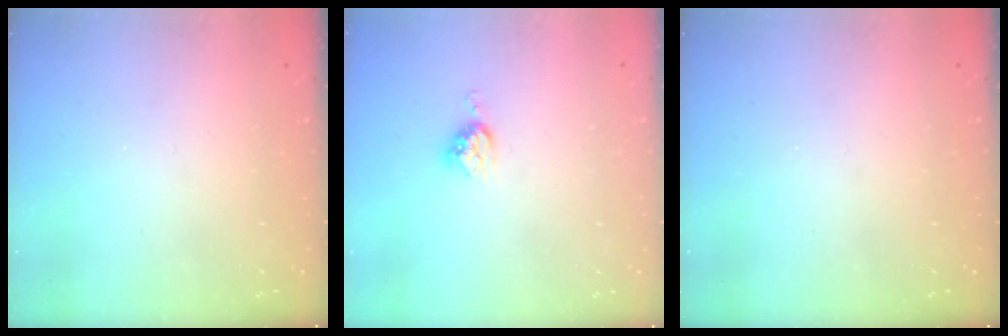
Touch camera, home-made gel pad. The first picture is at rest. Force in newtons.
{"total": 5.8, "press": 5.8, "slide": 0.3}
{"total": 0.0}